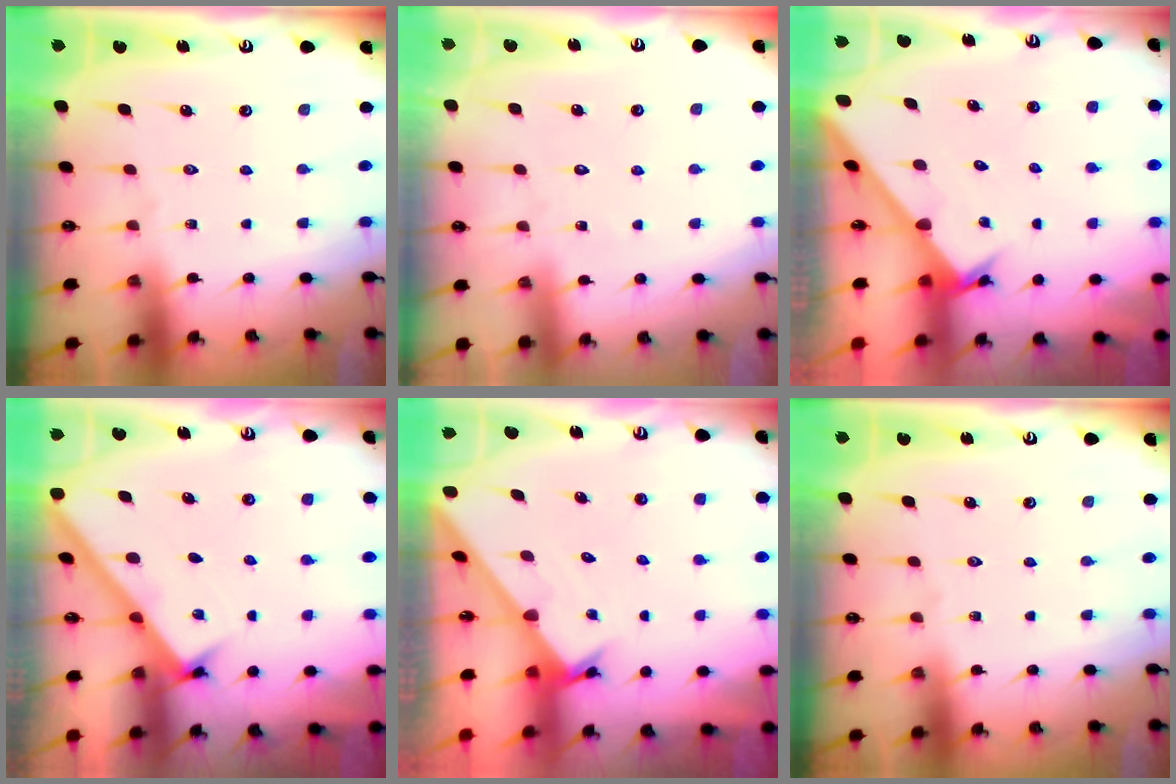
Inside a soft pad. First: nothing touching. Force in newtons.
{"total": 3.5, "press": 3.5, "slide": 0.4}
{"total": 2.6, "press": 2.6, "slide": 0.2}
{"total": 2.8, "press": 2.7, "slide": 0.3}
{"total": 1.6, "press": 1.6, "slide": 0.1}
{"total": 0.0}